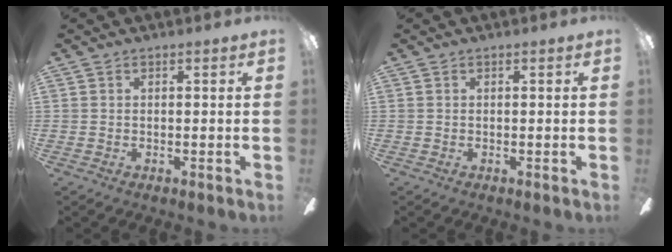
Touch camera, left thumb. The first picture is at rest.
{"total": 0.0}